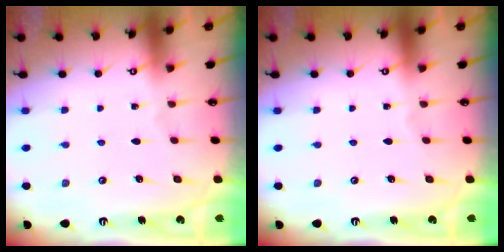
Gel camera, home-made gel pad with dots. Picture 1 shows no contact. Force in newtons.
{"total": 0.0}